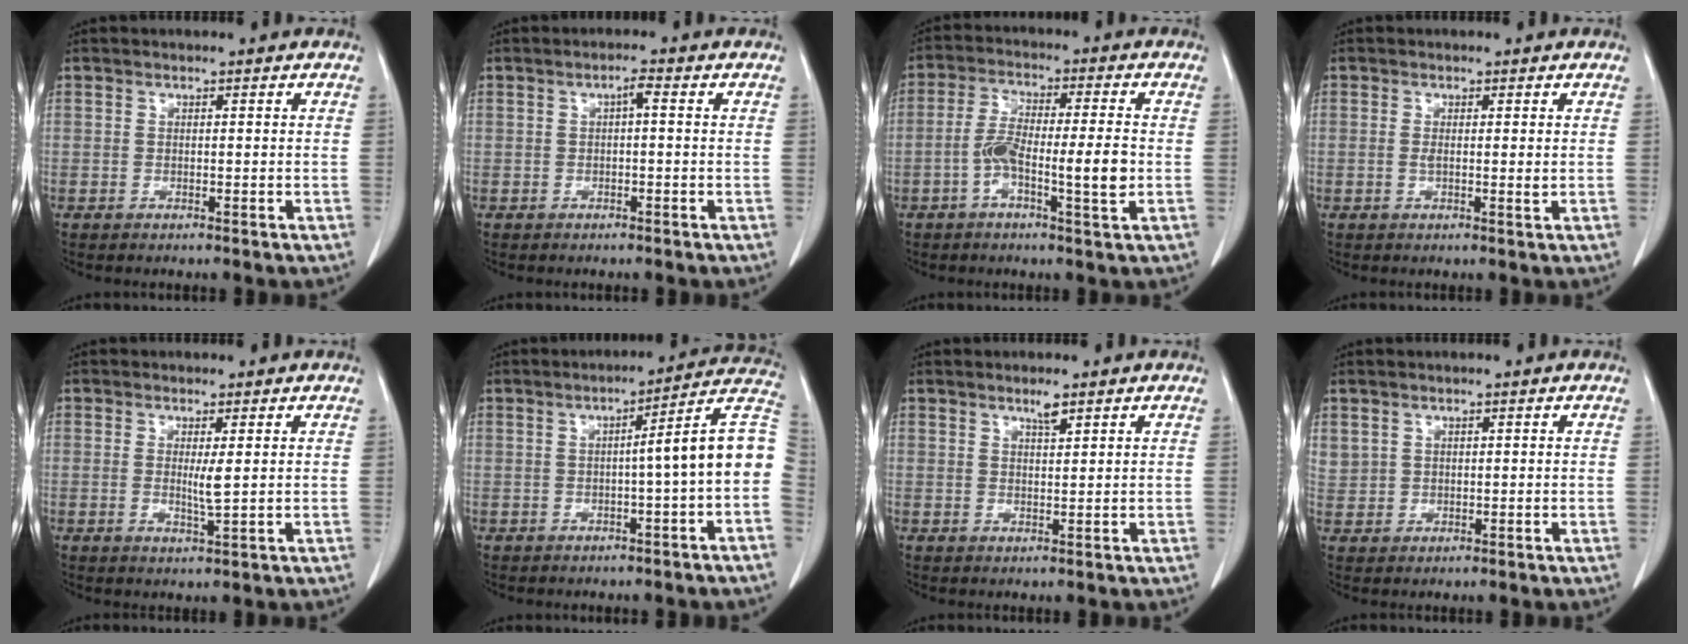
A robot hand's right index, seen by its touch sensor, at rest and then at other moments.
{"total": 1.5, "force": [0.1, 0.2, 1.5], "torque": [-0.023, 0.005, 0.002]}
{"total": 8.8, "force": [-1.8, 1.2, 8.5], "torque": [-0.154, 0.010, -0.033]}
{"total": 1.5, "force": [0.2, 0.3, 1.5], "torque": [-0.025, -0.002, 0.007]}
{"total": 2.4, "force": [0.5, 0.0, 2.3], "torque": [-0.042, -0.006, 0.013]}
{"total": 9.9, "force": [-1.0, -0.6, 9.8], "torque": [-0.119, 0.027, -0.022]}
{"total": 1.8, "force": [1.4, 0.2, 1.2], "torque": [-0.025, 0.000, 0.025]}
{"total": 2.7, "force": [1.6, 2.2, 0.4], "torque": [-0.001, 0.009, 0.039]}